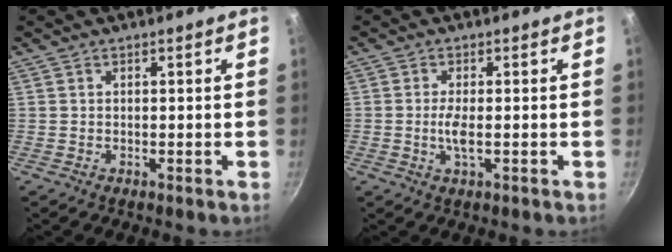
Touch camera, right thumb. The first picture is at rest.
{"total": 3.0, "force": [-0.4, 1.0, 2.8], "torque": [-0.065, -0.005, -0.007]}